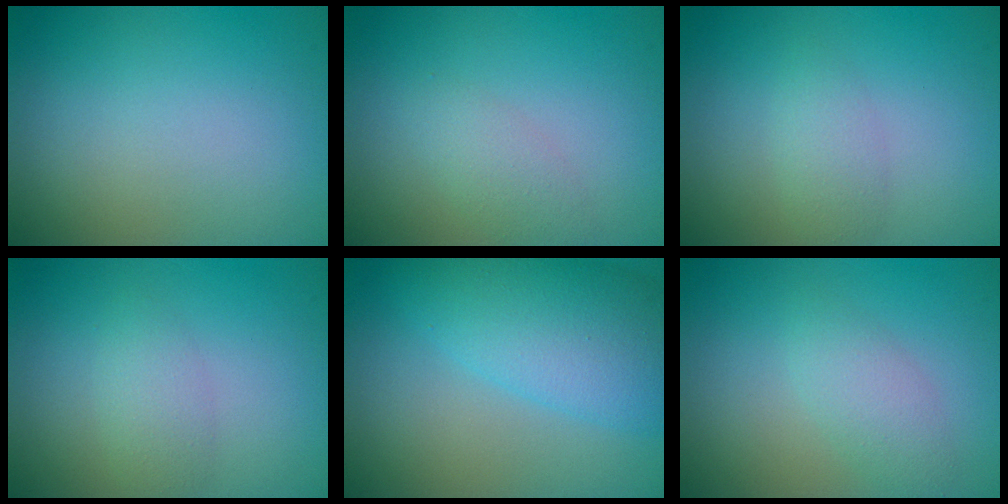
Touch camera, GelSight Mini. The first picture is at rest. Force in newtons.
{"total": 2.0, "press": 2.0, "slide": 0.1}
{"total": 1.8, "press": 1.8, "slide": 0.1}
{"total": 1.9, "press": 1.9, "slide": 0.1}
{"total": 7.6, "press": 7.6, "slide": 0.3}
{"total": 2.0, "press": 2.0, "slide": 0.1}